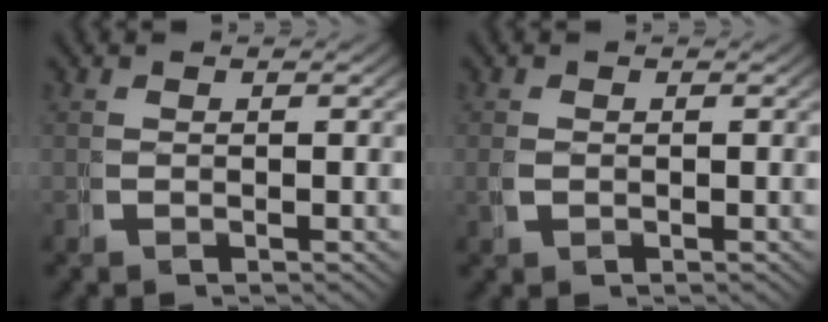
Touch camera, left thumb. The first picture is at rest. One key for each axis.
{"total": 0.7, "fx": -0.2, "fy": 0.7, "fz": 0.1, "tx": -0.009, "ty": -0.008, "tz": 0.003}